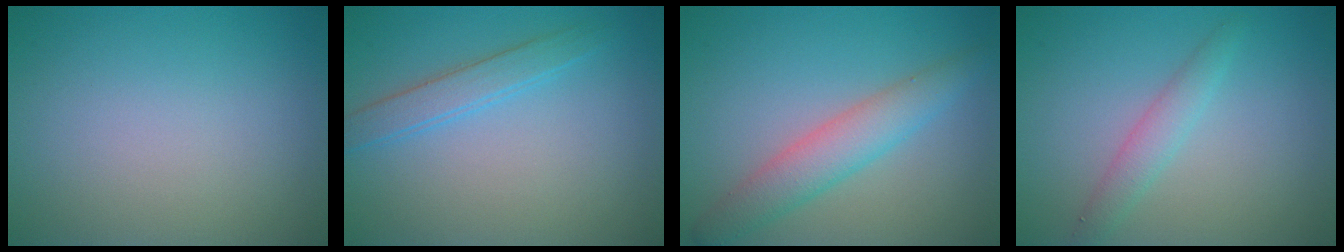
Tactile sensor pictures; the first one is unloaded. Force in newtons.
{"total": 2.3, "press": 2.3, "slide": 0.1}
{"total": 3.9, "press": 3.9, "slide": 0.1}
{"total": 2.5, "press": 2.5, "slide": 0.1}